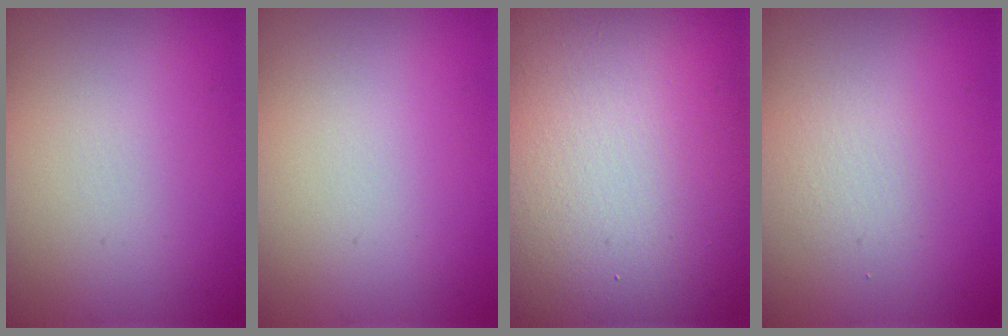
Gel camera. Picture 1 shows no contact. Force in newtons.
{"total": 0.0}
{"total": 21.8, "press": 21.8, "slide": 1.0}
{"total": 1.4, "press": 1.4, "slide": 0.1}